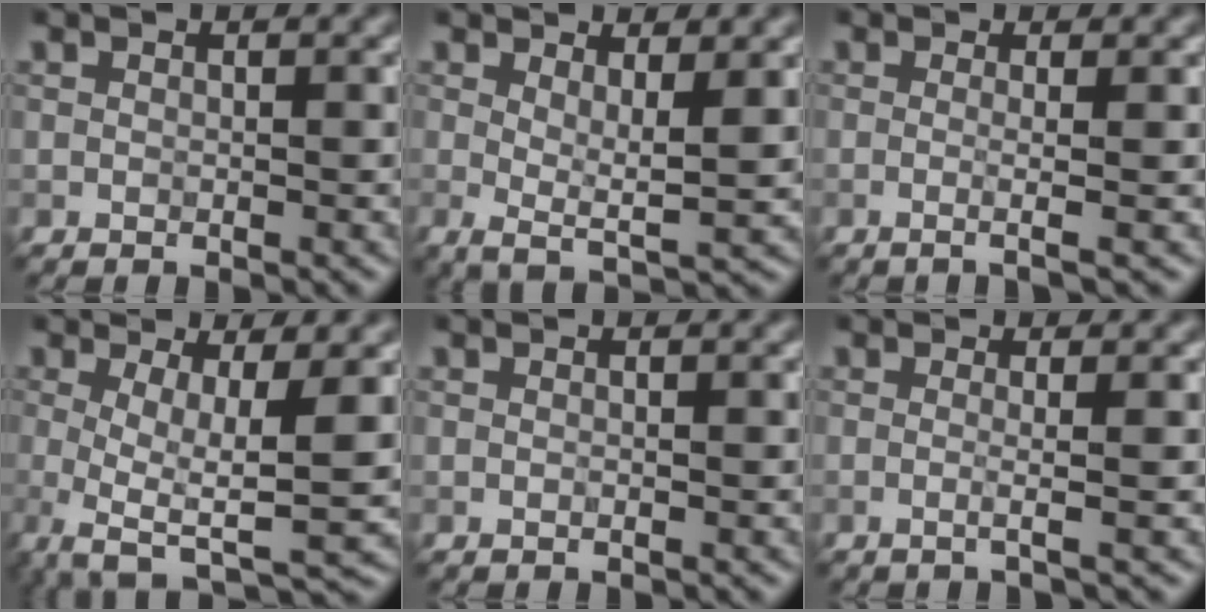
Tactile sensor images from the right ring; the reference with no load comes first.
{"total": 3.4, "force": [1.1, 0.9, 3.1], "torque": [-0.049, -0.012, 0.018]}
{"total": 2.6, "force": [0.0, 0.9, 2.4], "torque": [-0.026, -0.002, -0.030]}
{"total": 7.0, "force": [-0.7, 2.2, 6.6], "torque": [-0.108, -0.009, -0.014]}
{"total": 0.0}
{"total": 2.1, "force": [0.0, 0.8, 2.0], "torque": [-0.024, -0.002, -0.020]}